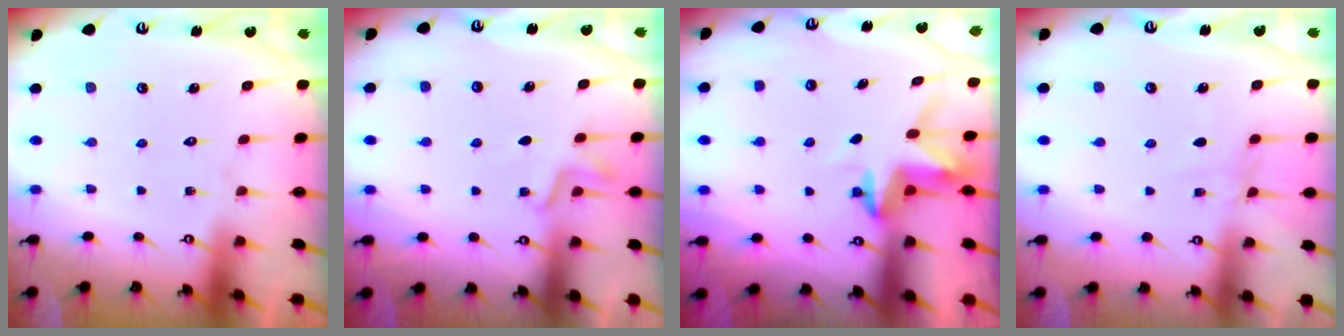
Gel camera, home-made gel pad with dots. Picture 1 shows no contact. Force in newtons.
{"total": 5.3, "press": 5.0, "slide": 1.9}
{"total": 3.8, "press": 3.8, "slide": 0.3}
{"total": 4.3, "press": 4.3, "slide": 0.4}